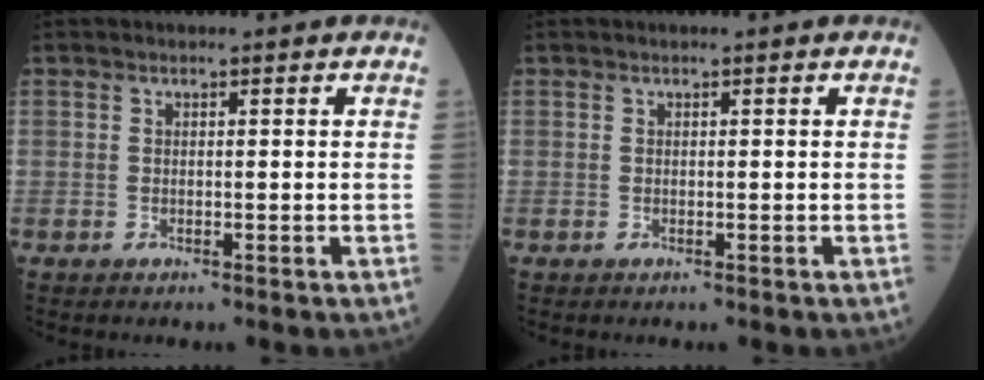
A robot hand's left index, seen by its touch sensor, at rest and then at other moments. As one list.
[{"total": 0.0}]